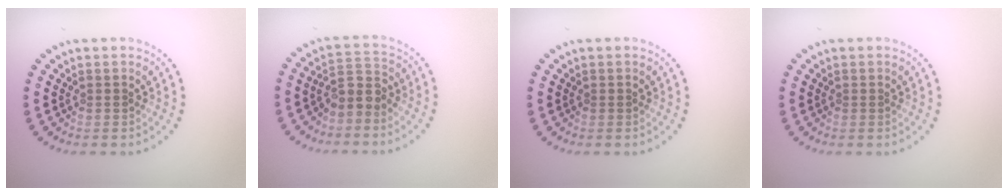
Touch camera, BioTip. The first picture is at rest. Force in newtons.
{"total": 2.5, "press": 2.0, "slide": 1.6}
{"total": 0.0}
{"total": 0.0}